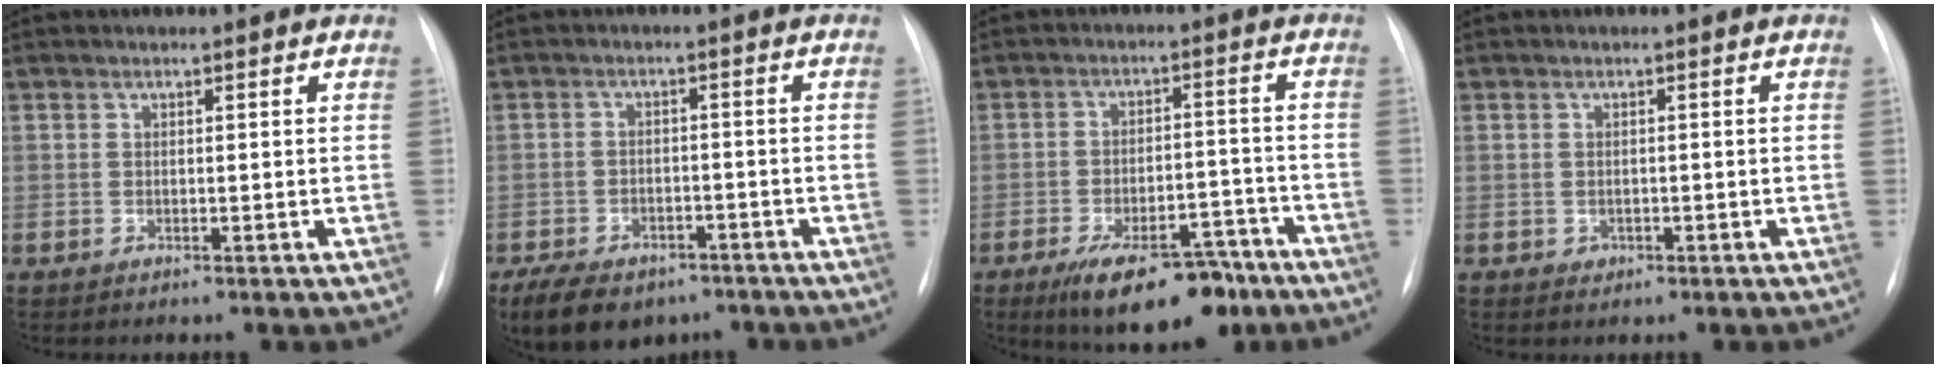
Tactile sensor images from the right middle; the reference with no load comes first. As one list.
[{"total": 12.4, "force": [-8.7, 6.9, 5.6], "torque": [-0.110, 0.004, -0.125]}, {"total": 13.5, "force": [-9.4, 5.4, 8.0], "torque": [-0.111, 0.011, -0.142]}, {"total": 1.1, "force": [-0.4, 1.0, 0.3], "torque": [-0.003, 0.003, -0.003]}]